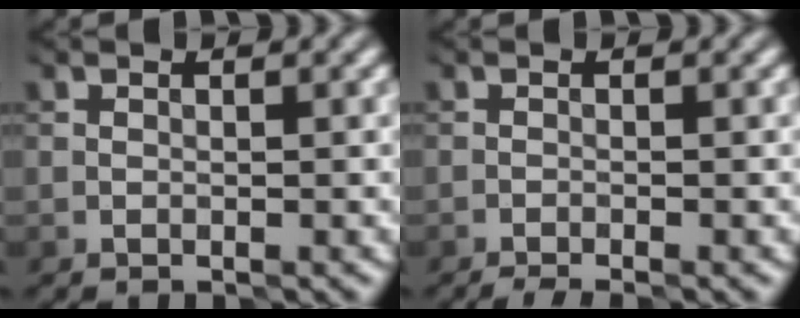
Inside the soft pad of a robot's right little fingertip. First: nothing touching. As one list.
[{"total": 1.8, "force": [-1.7, -0.2, 0.7], "torque": [-0.021, -0.002, -0.034]}]